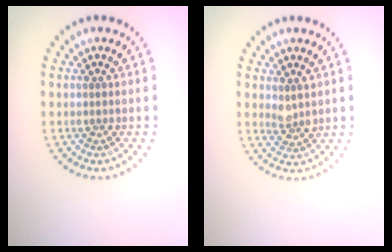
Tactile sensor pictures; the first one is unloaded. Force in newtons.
{"total": 1.7, "press": 1.4, "slide": 0.9}